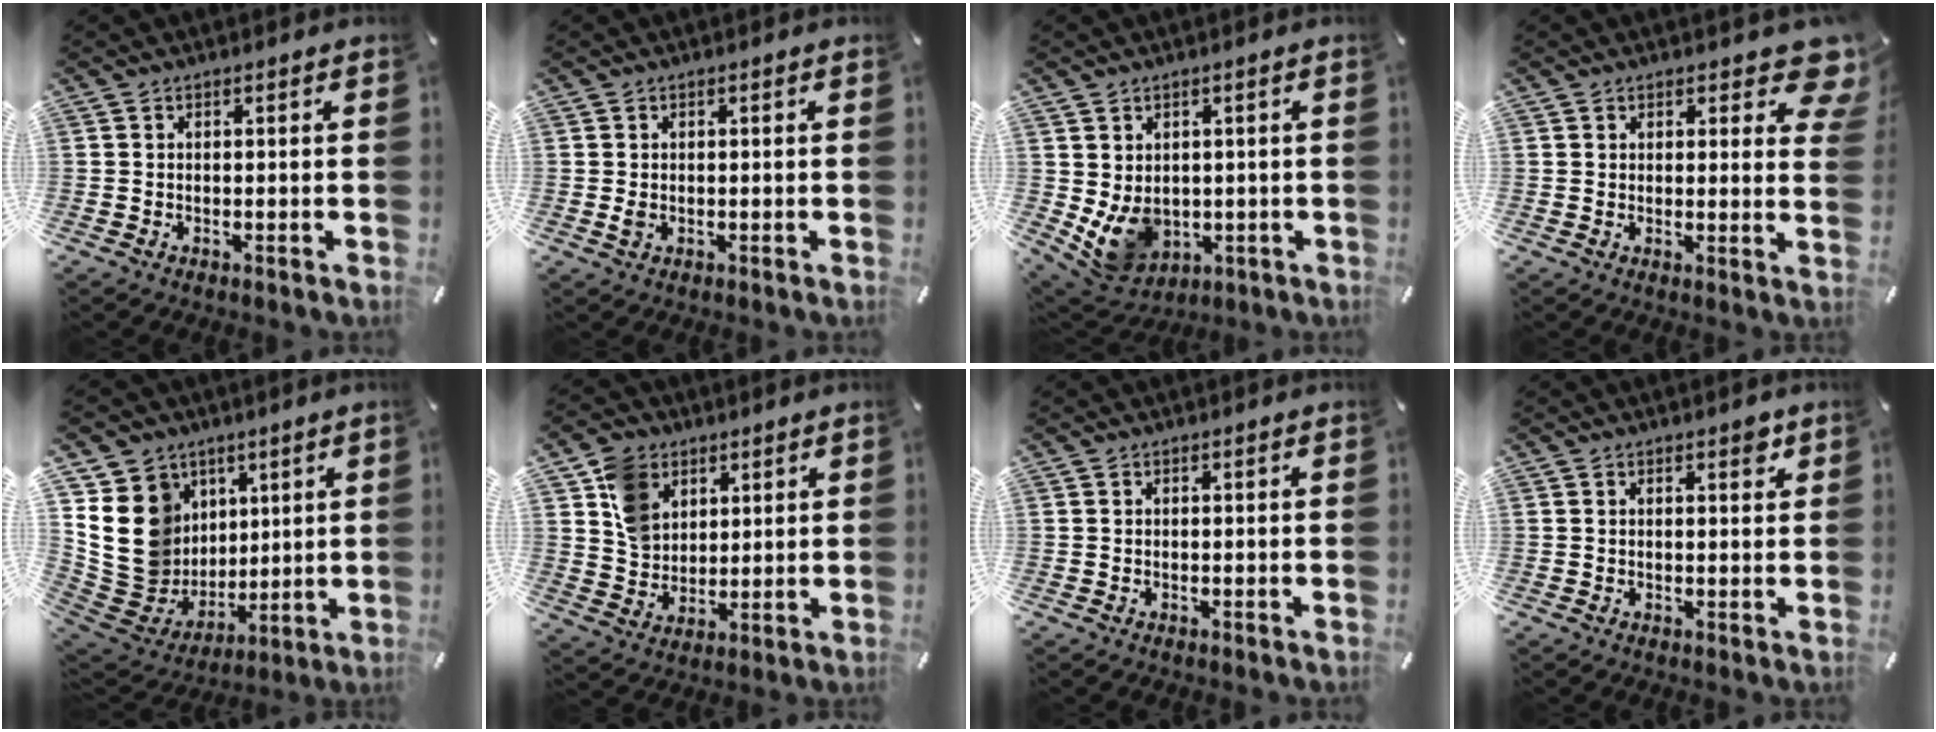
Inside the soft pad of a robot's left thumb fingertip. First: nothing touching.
{"total": 1.4, "force": [0.0, 1.0, 0.9], "torque": [-0.017, 0.002, -0.001]}
{"total": 8.7, "force": [-0.2, 7.5, 4.3], "torque": [-0.096, -0.012, -0.002]}
{"total": 7.1, "force": [4.4, 3.4, 4.3], "torque": [-0.035, -0.026, 0.073]}
{"total": 17.7, "force": [3.9, 16.0, 6.6], "torque": [-0.124, -0.034, 0.089]}
{"total": 9.6, "force": [4.3, 8.0, 3.3], "torque": [-0.064, 0.001, 0.085]}
{"total": 0.0}
{"total": 1.8, "force": [1.0, 0.9, 1.2], "torque": [-0.010, -0.003, 0.014]}